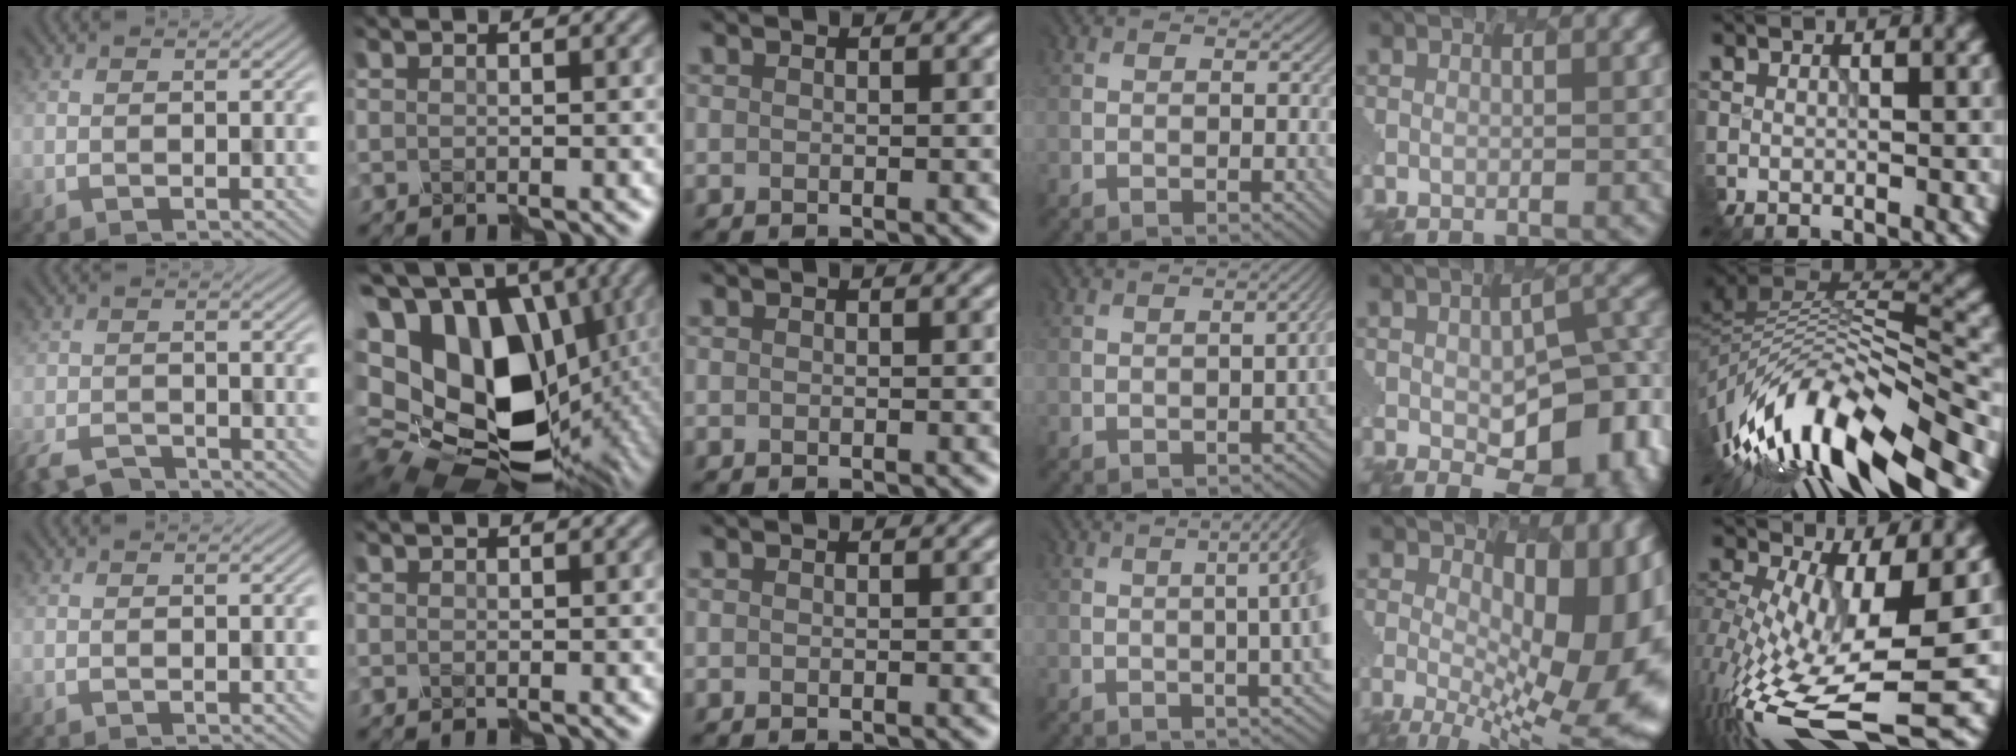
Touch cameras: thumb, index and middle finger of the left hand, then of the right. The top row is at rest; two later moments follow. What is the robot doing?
{"motion": "disassemble", "object": "hinged jar"}